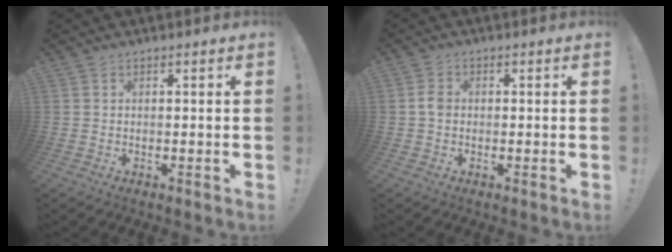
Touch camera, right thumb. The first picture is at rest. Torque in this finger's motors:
{"motor_torque": [0.65, 0.62, 0.42, -0.45, -0.01]}